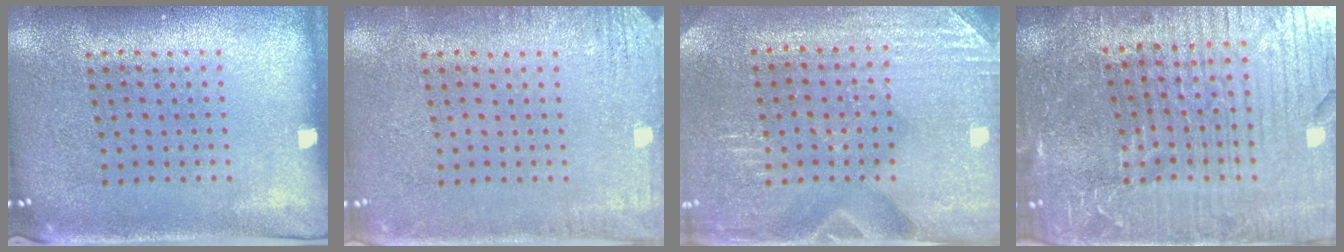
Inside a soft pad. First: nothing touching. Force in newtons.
{"total": 2.1, "press": 2.1, "slide": 0.2}
{"total": 3.0, "press": 2.9, "slide": 0.3}
{"total": 6.4, "press": 5.6, "slide": 3.0}